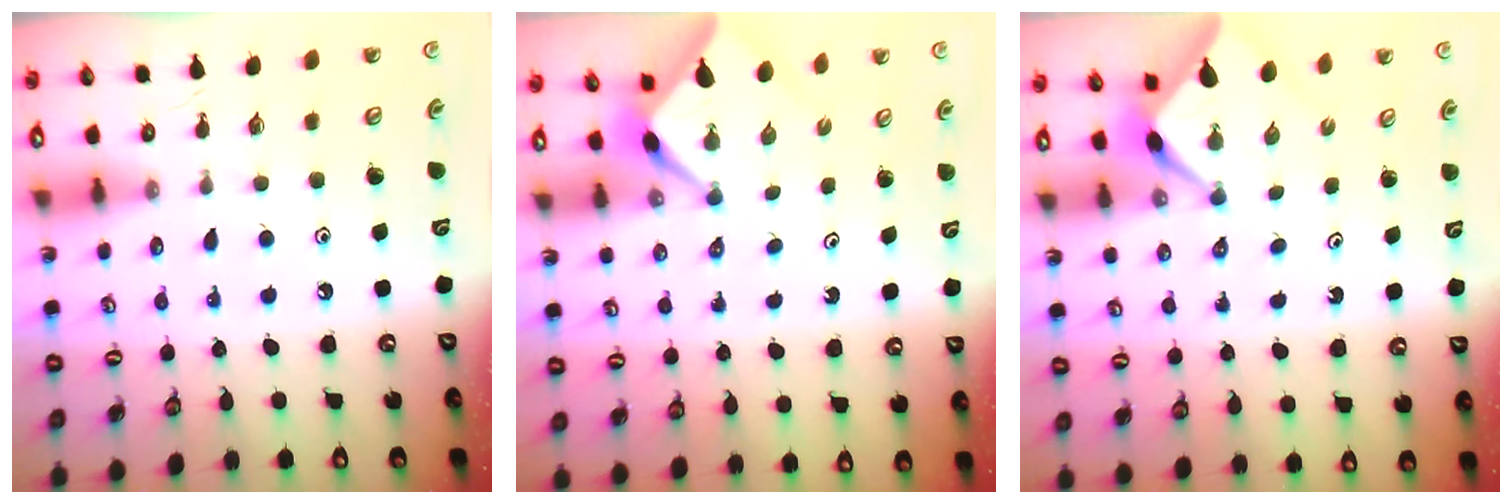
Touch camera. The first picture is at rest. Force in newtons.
{"total": 2.6, "press": 2.6, "slide": 0.3}
{"total": 2.4, "press": 2.4, "slide": 0.3}